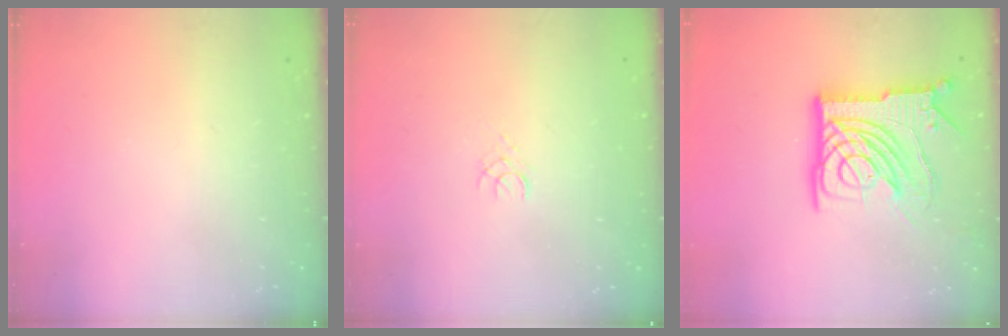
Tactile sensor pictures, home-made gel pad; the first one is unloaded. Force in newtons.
{"total": 1.5, "press": 1.5, "slide": 0.2}
{"total": 20.4, "press": 20.2, "slide": 2.3}